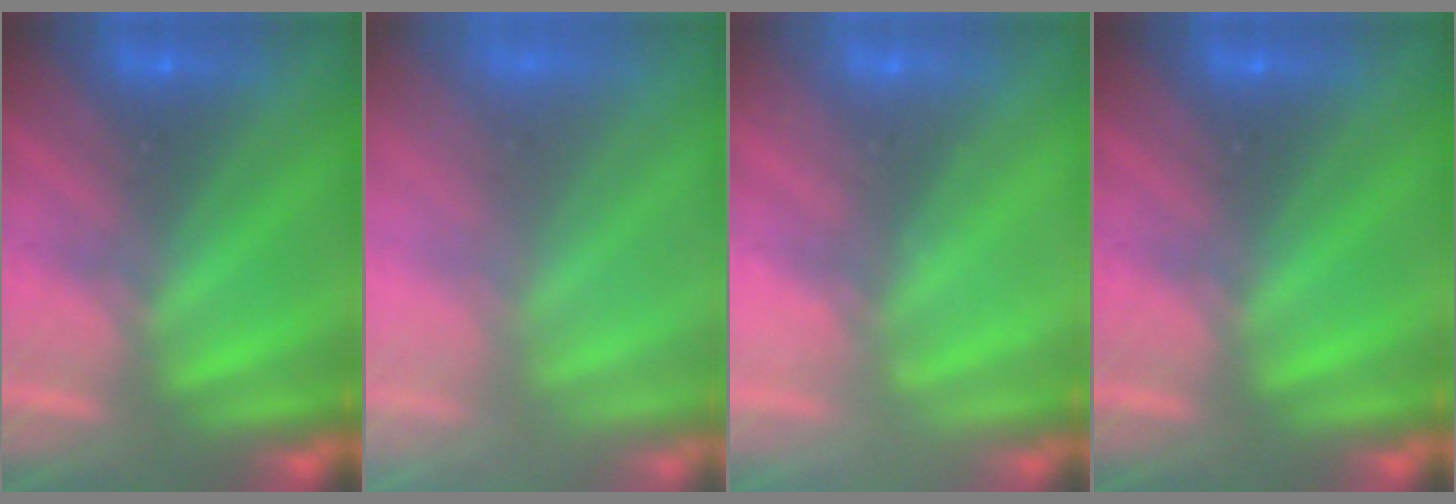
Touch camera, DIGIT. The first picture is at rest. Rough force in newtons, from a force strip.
{"total": 8.7}
{"total": 2.1}
{"total": 0.0}